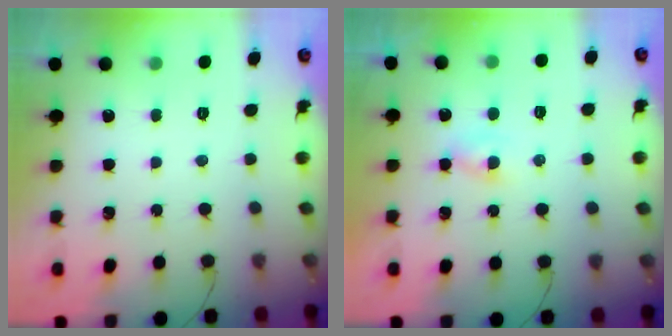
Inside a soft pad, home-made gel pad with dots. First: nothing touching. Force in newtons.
{"total": 1.3, "press": 1.1, "slide": 0.8}